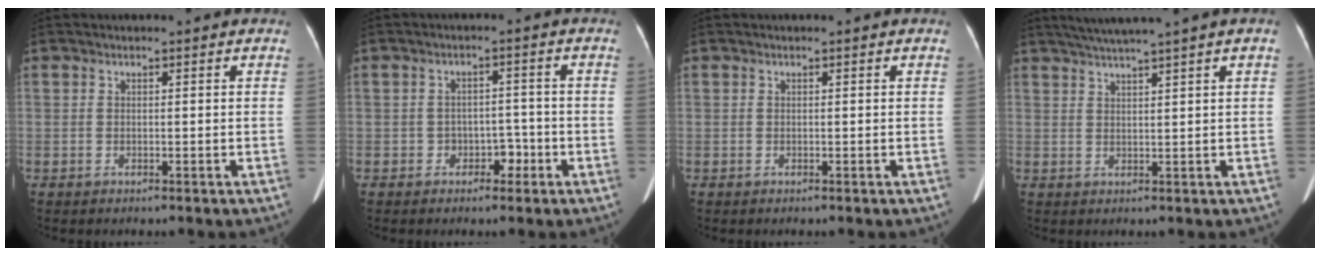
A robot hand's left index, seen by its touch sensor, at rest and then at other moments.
{"total": 3.3, "force": [-1.7, 2.4, 1.6], "torque": [-0.016, 0.014, -0.022]}
{"total": 0.0}
{"total": 5.5, "force": [4.1, -1.3, 3.5], "torque": [-0.060, 0.018, 0.073]}